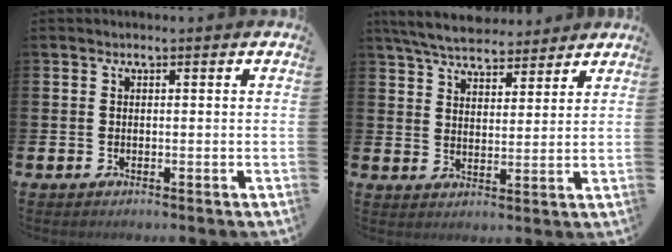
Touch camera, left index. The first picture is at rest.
{"total": 6.2, "force": [6.0, 1.4, 1.1], "torque": [-0.038, -0.025, 0.108]}